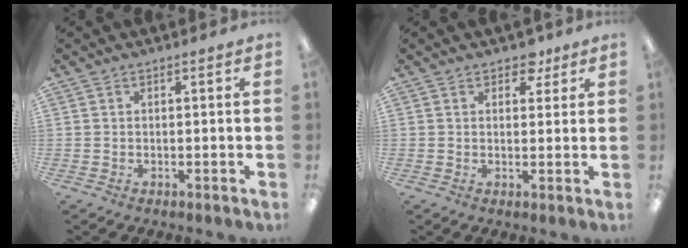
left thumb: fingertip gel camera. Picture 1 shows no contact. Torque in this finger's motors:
{"motor_torque": [-0.14, -0.01, -0.44, 0.03, 0.04]}